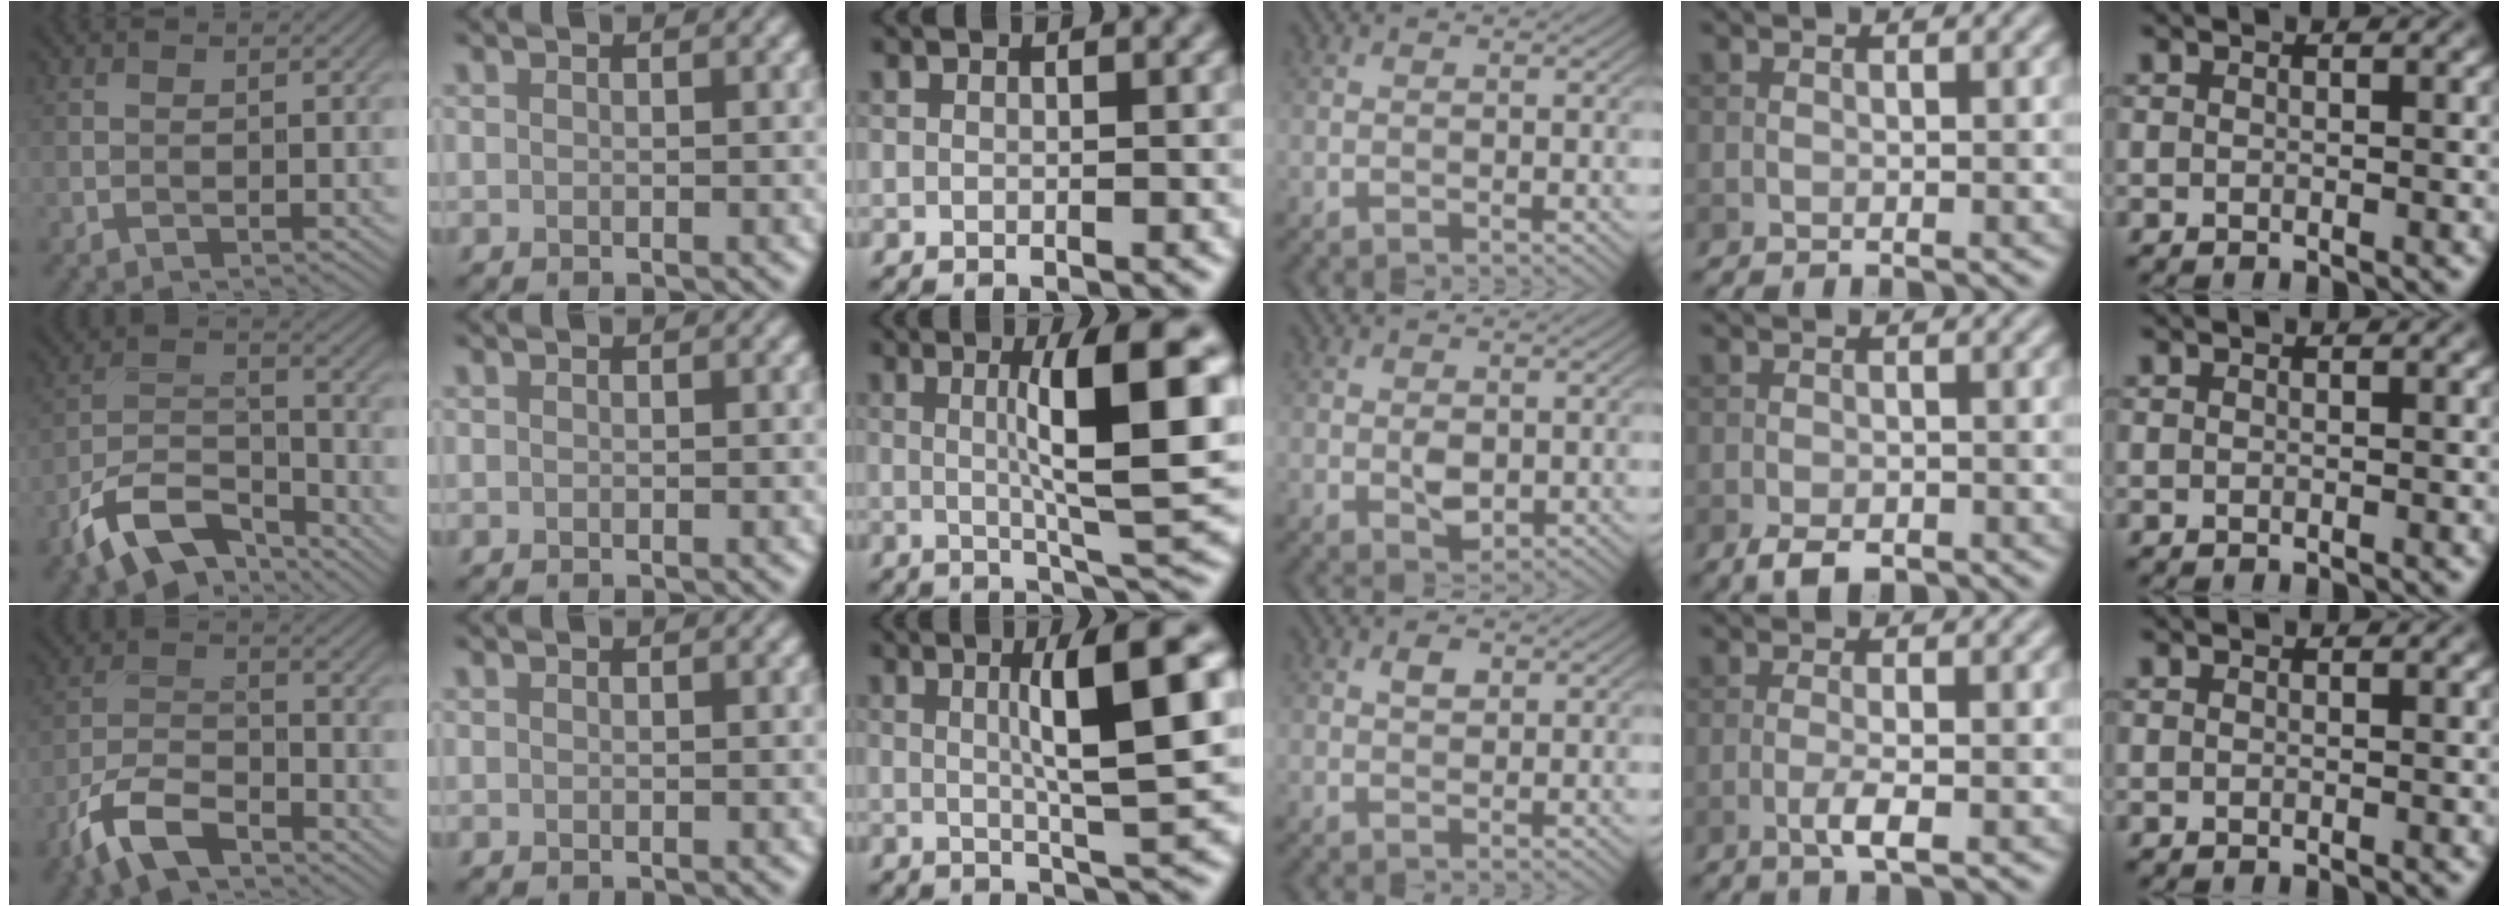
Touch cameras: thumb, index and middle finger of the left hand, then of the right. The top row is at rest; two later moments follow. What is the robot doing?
{"motion": "screw", "object": "medicine bottle"}